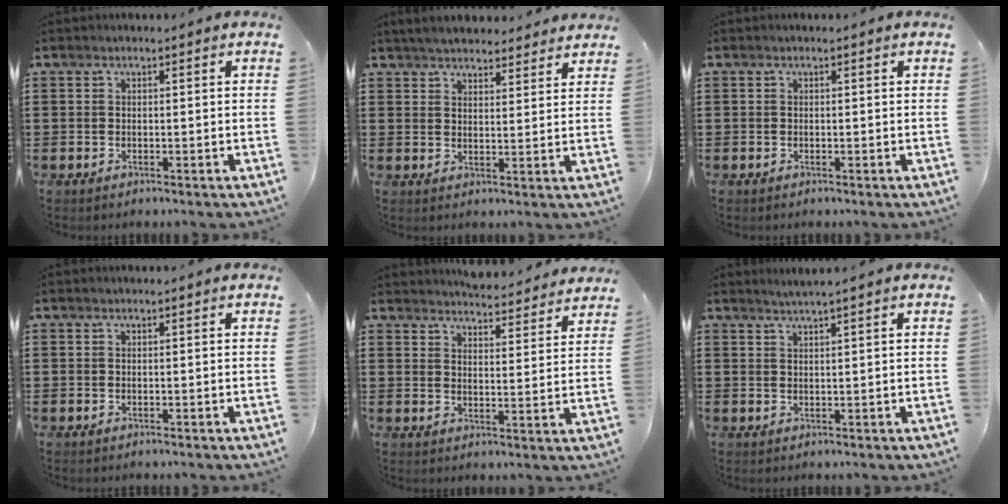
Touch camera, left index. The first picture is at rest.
{"total": 4.4, "force": [4.2, 0.6, 0.9], "torque": [-0.029, -0.010, 0.079]}
{"total": 0.0}
{"total": 0.0}
{"total": 4.6, "force": [4.6, -0.4, 0.2], "torque": [-0.016, -0.032, 0.080]}
{"total": 1.5, "force": [1.3, -0.5, 0.7], "torque": [-0.013, 0.000, 0.024]}